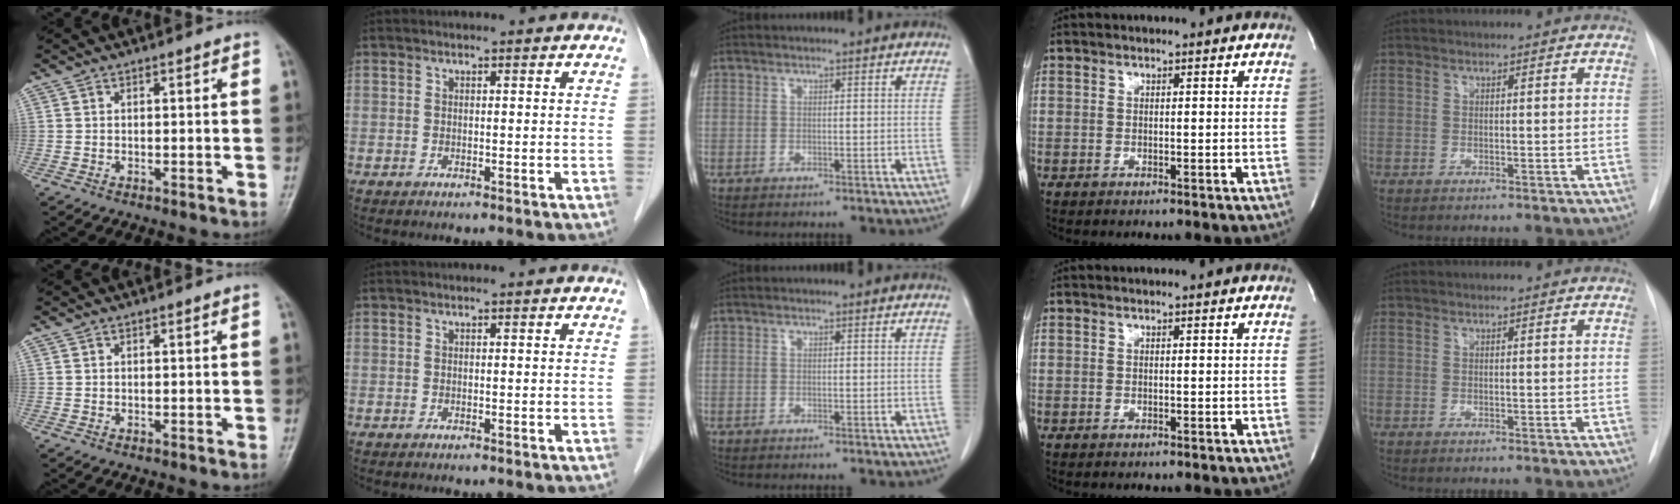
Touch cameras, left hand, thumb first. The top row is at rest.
{}